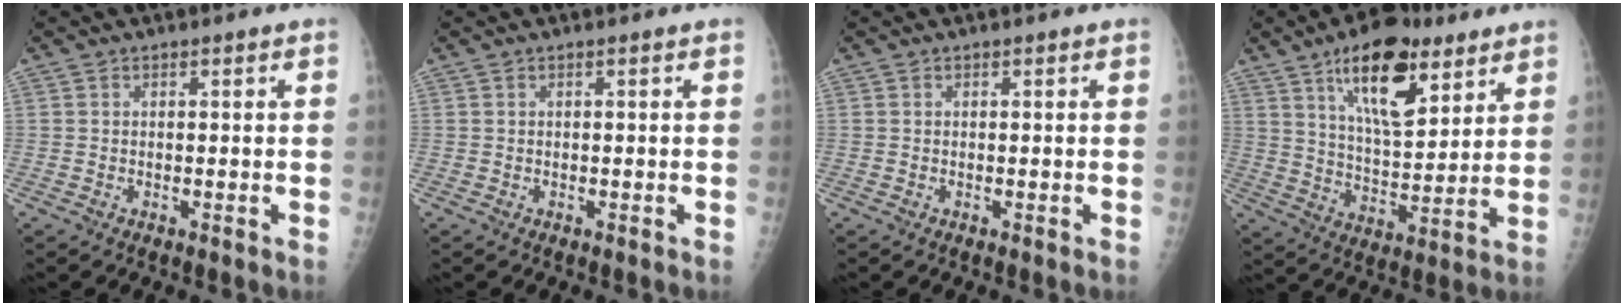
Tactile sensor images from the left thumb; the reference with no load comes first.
{"total": 0.0}
{"total": 0.0}
{"total": 17.6, "force": [9.7, 7.6, 12.6], "torque": [-0.166, -0.043, 0.161]}